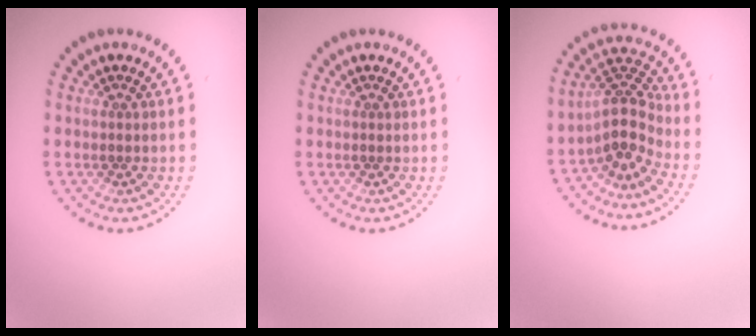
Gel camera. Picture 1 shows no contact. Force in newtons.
{"total": 0.0}
{"total": 4.2, "press": 3.0, "slide": 2.9}